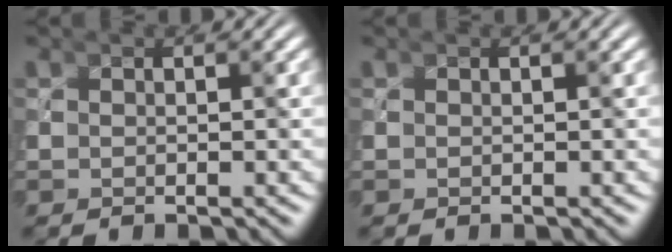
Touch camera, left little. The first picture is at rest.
{"total": 0.0}